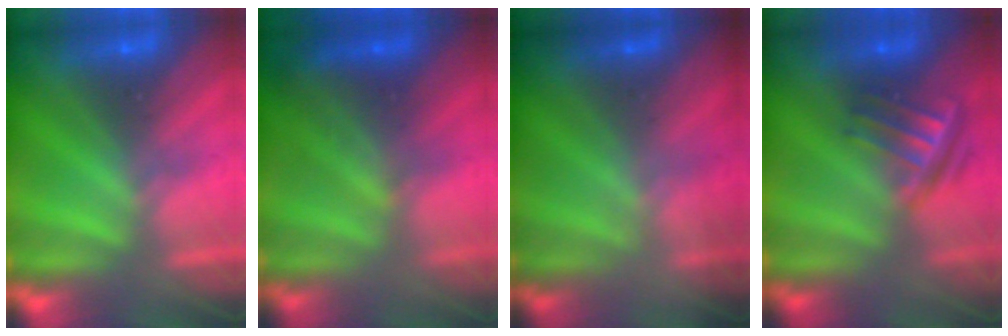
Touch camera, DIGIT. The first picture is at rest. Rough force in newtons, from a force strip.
{"total": 2.4}
{"total": 1.8}
{"total": 3.8}